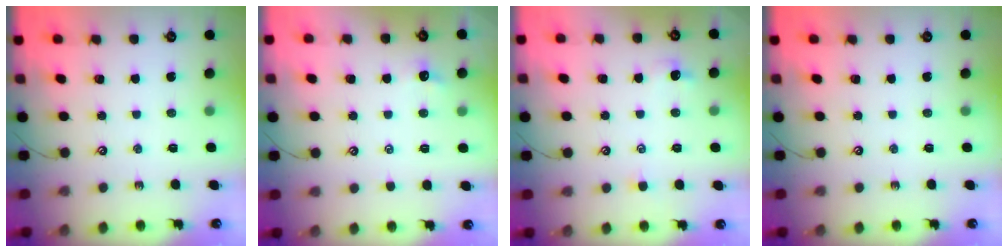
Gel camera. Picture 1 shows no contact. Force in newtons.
{"total": 0.7, "press": 0.4, "slide": 0.6}
{"total": 0.0}
{"total": 0.0}